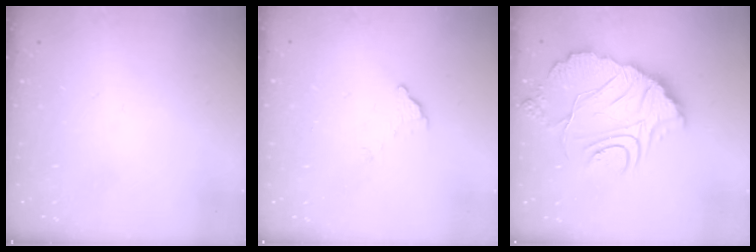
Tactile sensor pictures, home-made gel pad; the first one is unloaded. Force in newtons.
{"total": 3.6, "press": 3.6, "slide": 0.1}
{"total": 16.2, "press": 16.2, "slide": 1.2}